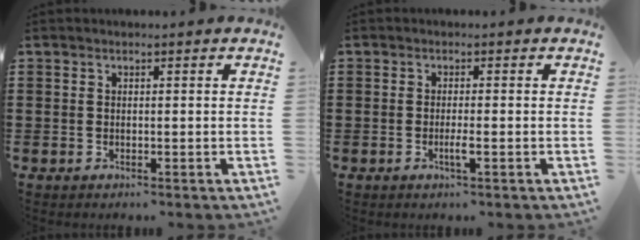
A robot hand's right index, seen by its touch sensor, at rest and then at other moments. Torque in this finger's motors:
{"motor_torque": [0.71, 0.67, 0.13, 0.02]}